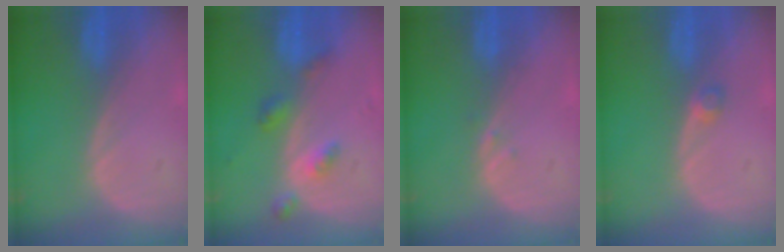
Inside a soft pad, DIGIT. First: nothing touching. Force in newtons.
{"total": 4.5, "press": 4.1, "slide": 1.8}
{"total": 0.7, "press": 0.6, "slide": 0.3}
{"total": 1.6, "press": 1.4, "slide": 0.9}